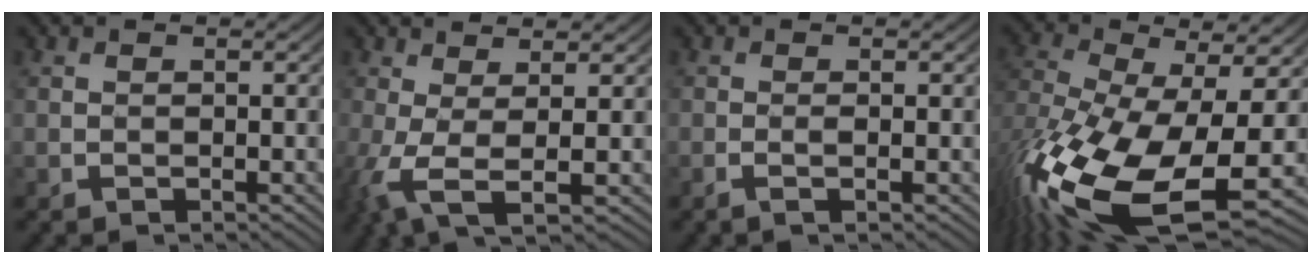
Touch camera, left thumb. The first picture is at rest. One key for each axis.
{"total": 6.0, "fx": -0.3, "fy": 1.5, "fz": 5.8, "tx": -0.126, "ty": -0.004, "tz": -0.009}
{"total": 1.0, "fx": -0.3, "fy": 0.0, "fz": 1.0, "tx": -0.021, "ty": 0.000, "tz": -0.009}
{"total": 18.7, "fx": -7.3, "fy": 9.0, "fz": 14.7, "tx": -0.351, "ty": -0.056, "tz": -0.112}